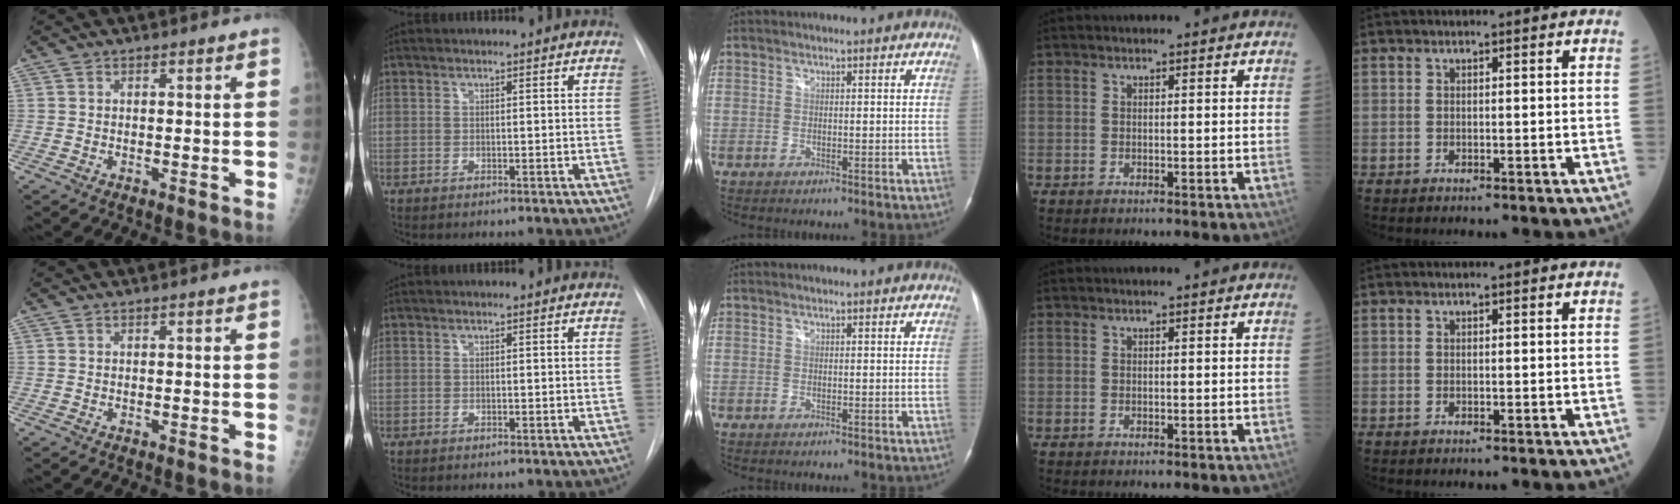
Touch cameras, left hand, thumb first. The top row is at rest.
{}